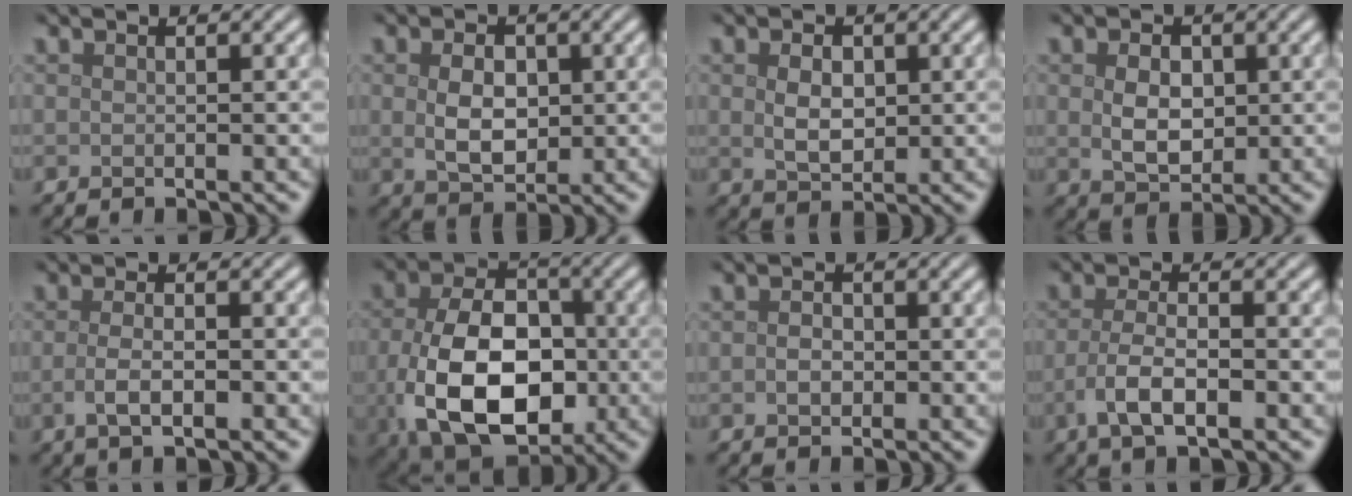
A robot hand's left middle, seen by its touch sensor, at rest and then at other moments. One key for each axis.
{"total": 3.9, "fx": 0.3, "fy": 2.6, "fz": 2.8, "tx": -0.056, "ty": -0.004, "tz": 0.006}
{"total": 2.8, "fx": 0.5, "fy": 1.9, "fz": 2.1, "tx": -0.042, "ty": -0.002, "tz": 0.012}
{"total": 3.5, "fx": 0.4, "fy": 2.4, "fz": 2.5, "tx": -0.051, "ty": -0.004, "tz": 0.008}
{"total": 2.5, "fx": -0.6, "fy": 0.8, "fz": 2.3, "tx": -0.046, "ty": -0.004, "tz": -0.012}
{"total": 12.5, "fx": -2.1, "fy": 8.3, "fz": 9.2, "tx": -0.190, "ty": -0.037, "tz": -0.024}
{"total": 1.4, "fx": -0.2, "fy": 1.0, "fz": 0.9, "tx": -0.017, "ty": -0.001, "tz": -0.007}
{"total": 4.0, "fx": -1.5, "fy": 1.5, "fz": 3.3, "tx": -0.069, "ty": -0.004, "tz": -0.029}